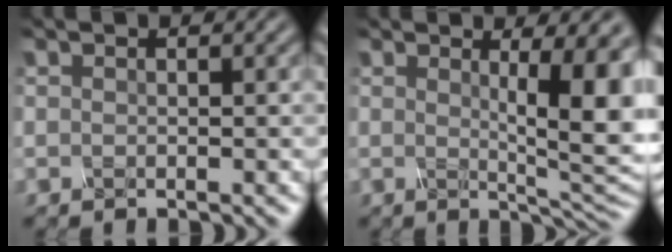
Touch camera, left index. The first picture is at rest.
{"total": 8.8, "force": [1.5, 2.3, 8.3], "torque": [-0.100, -0.007, 0.025]}